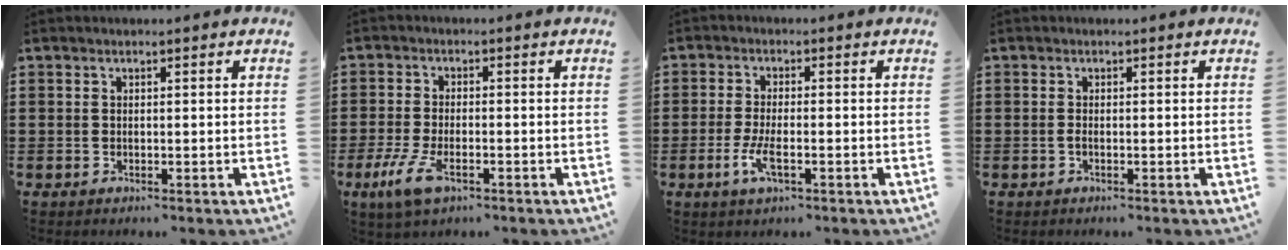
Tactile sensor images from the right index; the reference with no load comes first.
{"total": 4.9, "force": [-2.4, 1.6, 3.9], "torque": [-0.099, -0.012, -0.050]}
{"total": 4.0, "force": [-1.4, 1.4, 3.5], "torque": [-0.077, -0.005, -0.031]}
{"total": 0.6, "force": [-0.3, 0.0, 0.5], "torque": [-0.011, -0.004, -0.004]}